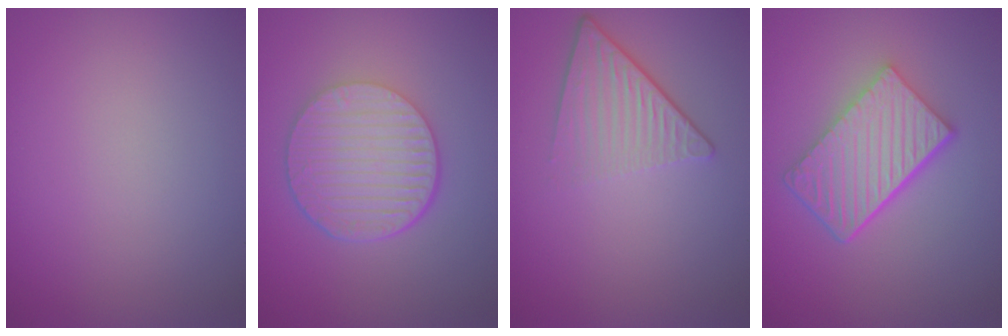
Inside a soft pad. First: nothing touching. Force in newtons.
{"total": 6.7, "press": 4.6, "slide": 4.9}
{"total": 4.6, "press": 2.9, "slide": 3.5}
{"total": 5.8, "press": 4.3, "slide": 4.0}